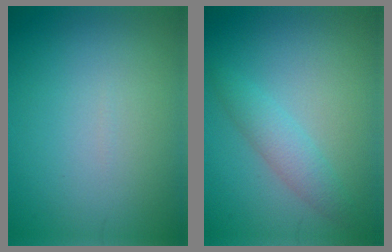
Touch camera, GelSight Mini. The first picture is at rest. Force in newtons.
{"total": 2.4, "press": 2.4, "slide": 0.1}